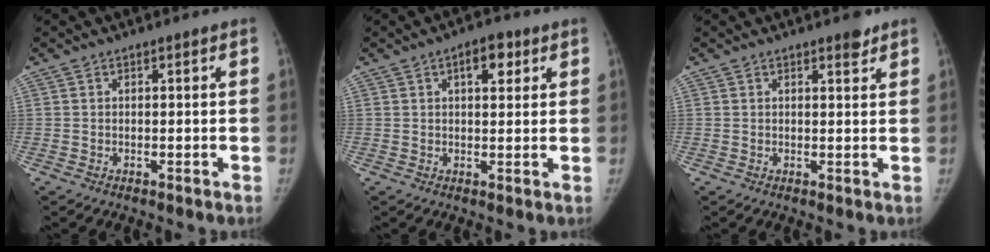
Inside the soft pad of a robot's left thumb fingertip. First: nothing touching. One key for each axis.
{"total": 5.3, "fx": 2.4, "fy": 2.6, "fz": 3.9, "tx": -0.039, "ty": -0.006, "tz": 0.030}
{"total": 2.2, "fx": 1.6, "fy": 0.7, "fz": 1.2, "tx": -0.010, "ty": -0.010, "tz": 0.021}